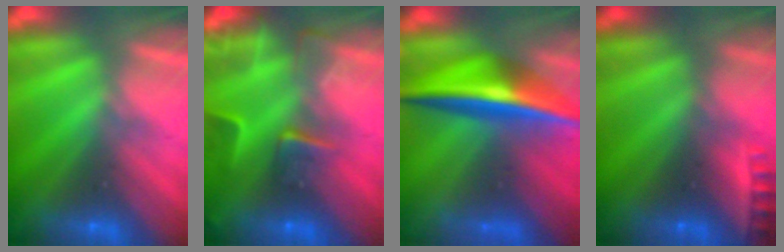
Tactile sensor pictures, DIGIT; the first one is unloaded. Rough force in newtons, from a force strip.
{"total": 8.8}
{"total": 7.5}
{"total": 2.3}